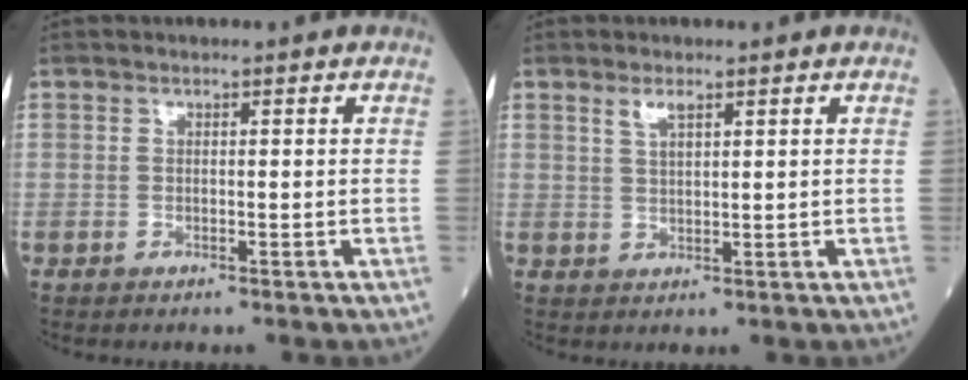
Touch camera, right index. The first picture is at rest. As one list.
[{"total": 2.6, "force": [1.6, 0.7, 1.9], "torque": [-0.041, 0.002, 0.033]}]